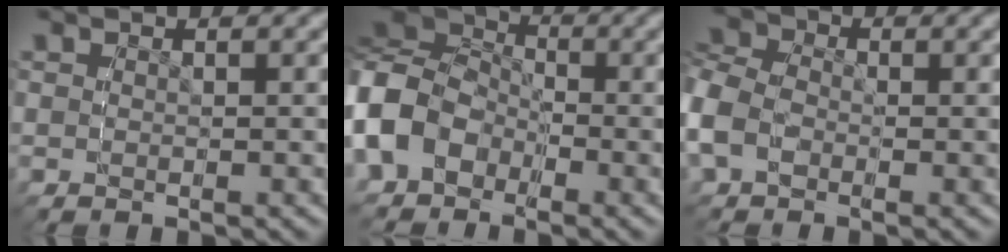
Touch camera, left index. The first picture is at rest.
{"total": 6.4, "force": [-2.4, 5.6, 1.9], "torque": [-0.074, -0.024, -0.037]}
{"total": 5.2, "force": [-1.9, 4.2, 2.4], "torque": [-0.053, -0.020, -0.030]}